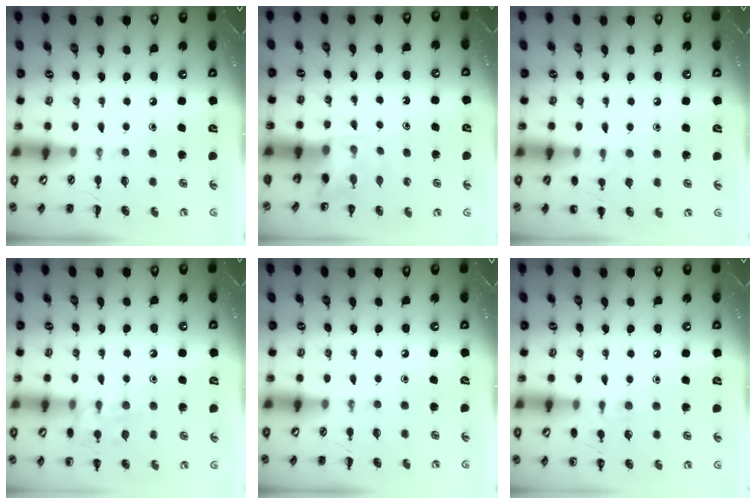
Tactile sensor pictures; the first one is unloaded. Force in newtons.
{"total": 4.5, "press": 4.3, "slide": 1.3}
{"total": 5.3, "press": 5.1, "slide": 1.4}
{"total": 11.2, "press": 11.2, "slide": 0.8}
{"total": 0.0}
{"total": 7.5, "press": 7.2, "slide": 2.0}